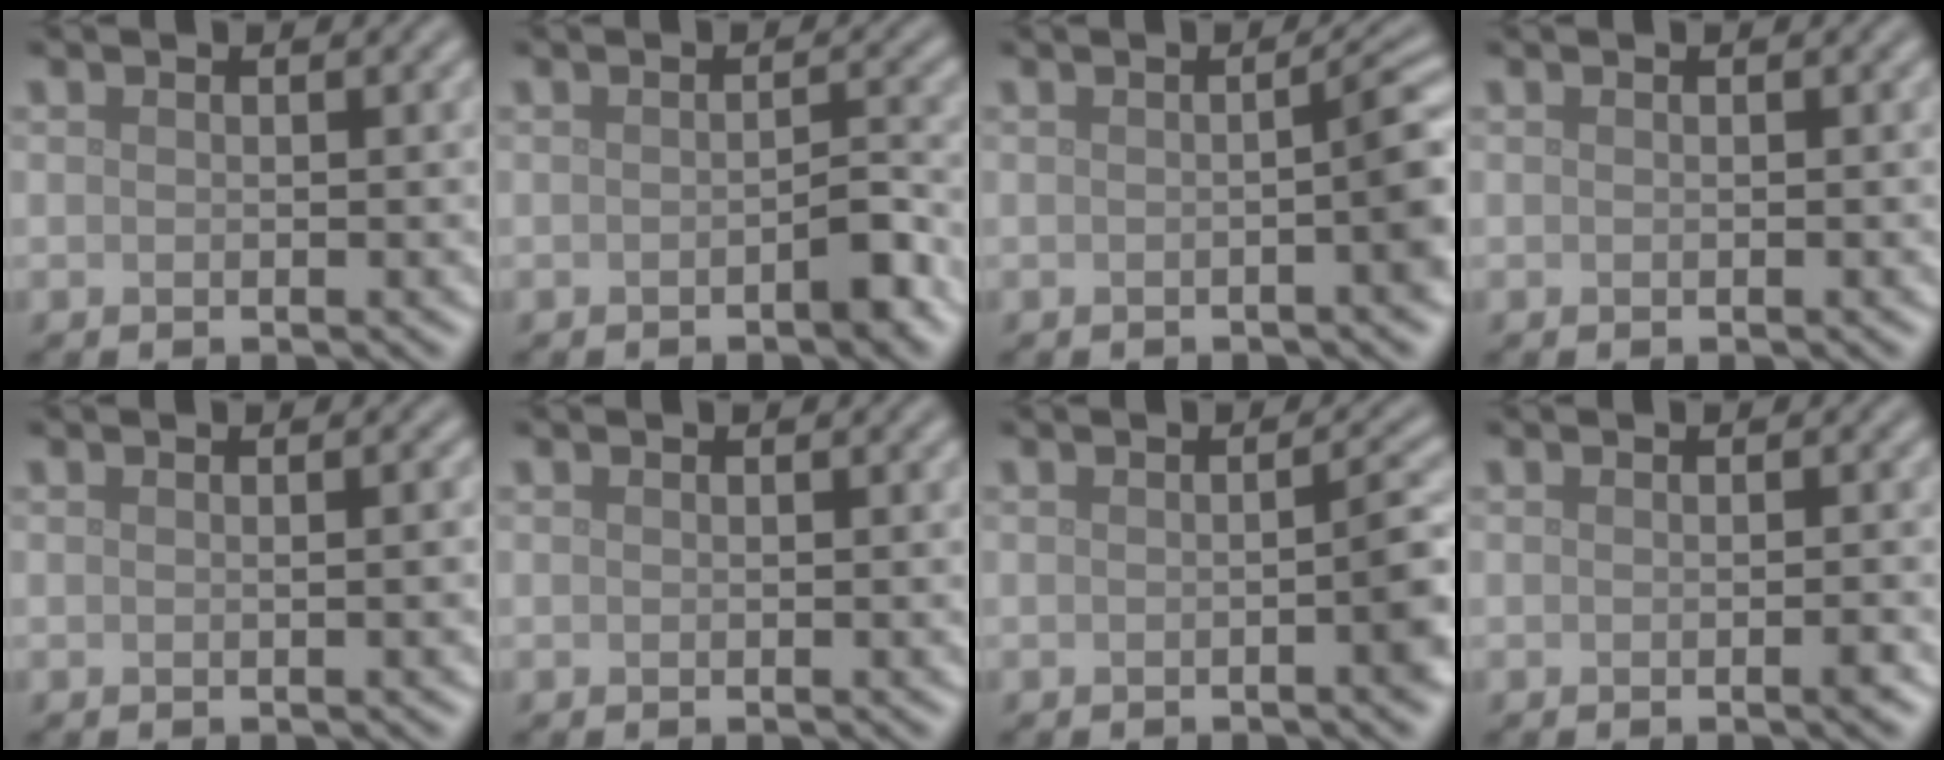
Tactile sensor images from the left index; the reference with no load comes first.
{"total": 1.8, "force": [-1.0, 0.4, 1.5], "torque": [-0.023, 0.002, -0.016]}
{"total": 3.5, "force": [-0.4, 0.6, 3.4], "torque": [-0.035, 0.010, -0.010]}
{"total": 0.0}
{"total": 1.1, "force": [0.0, 0.3, 1.1], "torque": [-0.009, 0.004, -0.003]}
{"total": 0.0}
{"total": 2.7, "force": [-0.4, 0.5, 2.6], "torque": [-0.028, 0.006, -0.009]}
{"total": 0.8, "force": [-0.3, 0.1, 0.8], "torque": [-0.010, 0.000, -0.006]}